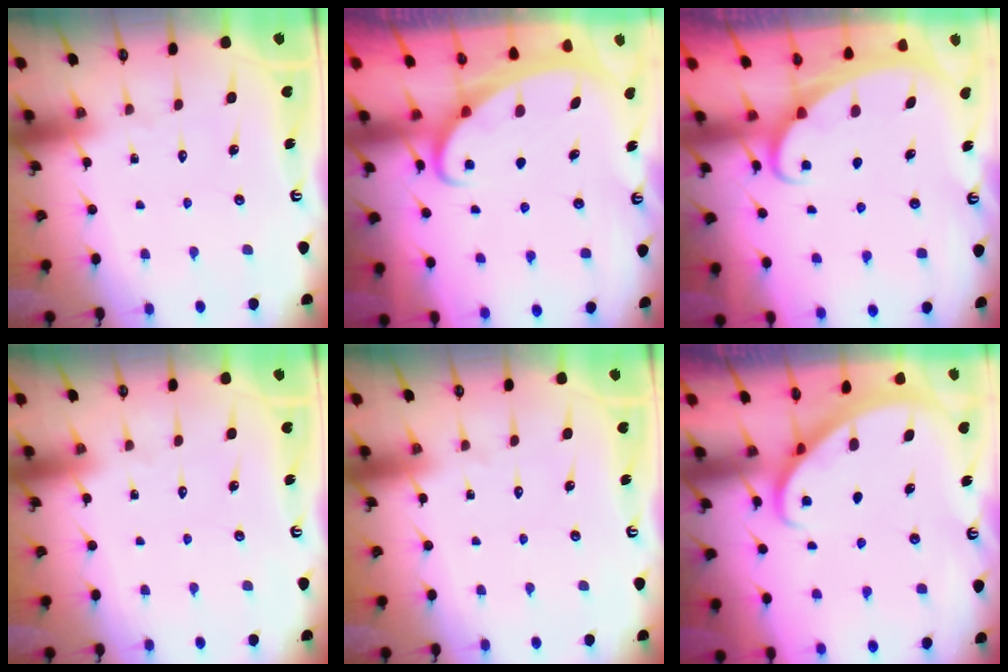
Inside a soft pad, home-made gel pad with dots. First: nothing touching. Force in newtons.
{"total": 2.3, "press": 2.2, "slide": 0.4}
{"total": 1.9, "press": 1.9, "slide": 0.1}
{"total": 0.0}
{"total": 0.0}
{"total": 2.1, "press": 2.1, "slide": 0.2}